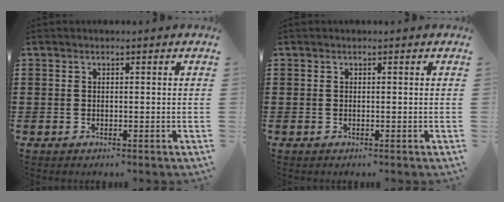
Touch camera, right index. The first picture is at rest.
{"total": 0.0}